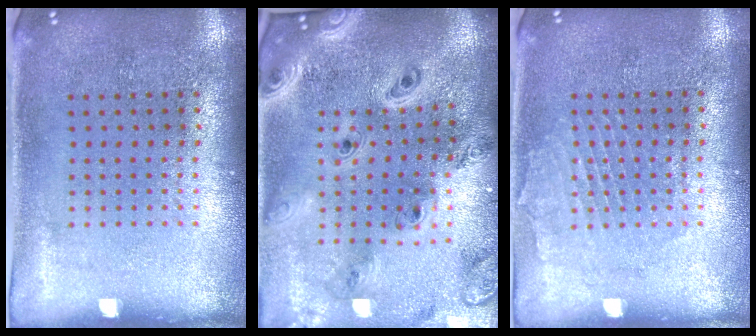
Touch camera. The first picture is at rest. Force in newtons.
{"total": 3.4, "press": 2.7, "slide": 2.1}
{"total": 1.2, "press": 1.2, "slide": 0.1}